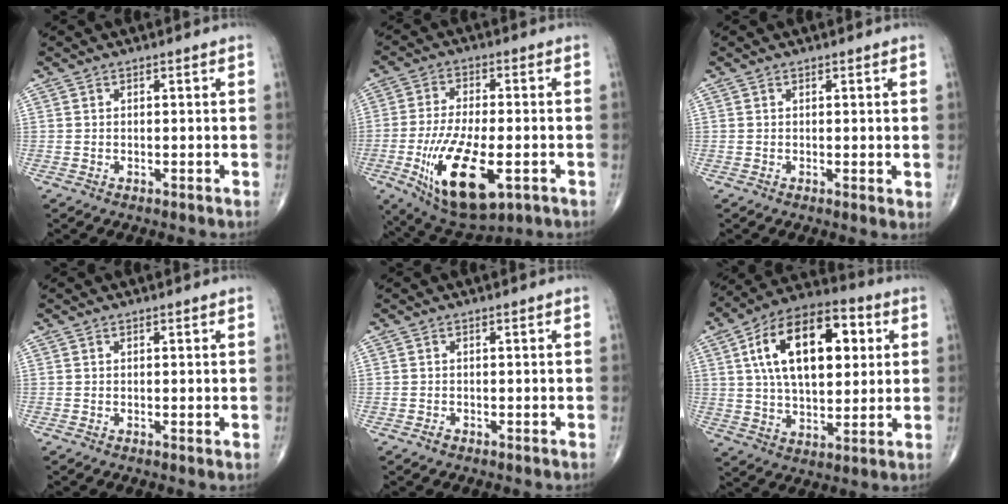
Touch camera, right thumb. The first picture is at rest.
{"total": 17.5, "force": [-5.6, 7.3, 14.9], "torque": [-0.272, -0.006, -0.080]}
{"total": 1.3, "force": [0.4, 0.3, 1.2], "torque": [-0.022, -0.007, 0.003]}
{"total": 0.5, "force": [0.1, 0.1, 0.5], "torque": [-0.013, -0.004, 0.002]}
{"total": 0.6, "force": [-0.4, 0.4, 0.3], "torque": [-0.005, 0.000, -0.009]}
{"total": 21.0, "force": [5.5, 11.4, 16.8], "torque": [-0.246, 0.008, 0.084]}